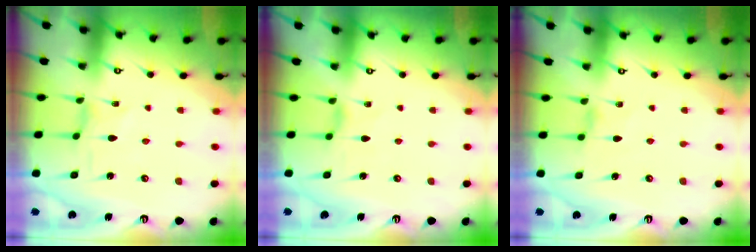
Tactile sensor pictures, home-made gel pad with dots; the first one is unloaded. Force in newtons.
{"total": 1.3, "press": 1.2, "slide": 0.4}
{"total": 0.7, "press": 0.6, "slide": 0.3}